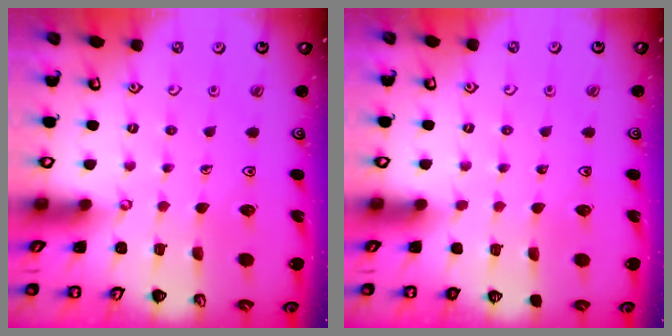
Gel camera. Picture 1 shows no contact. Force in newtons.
{"total": 0.0}